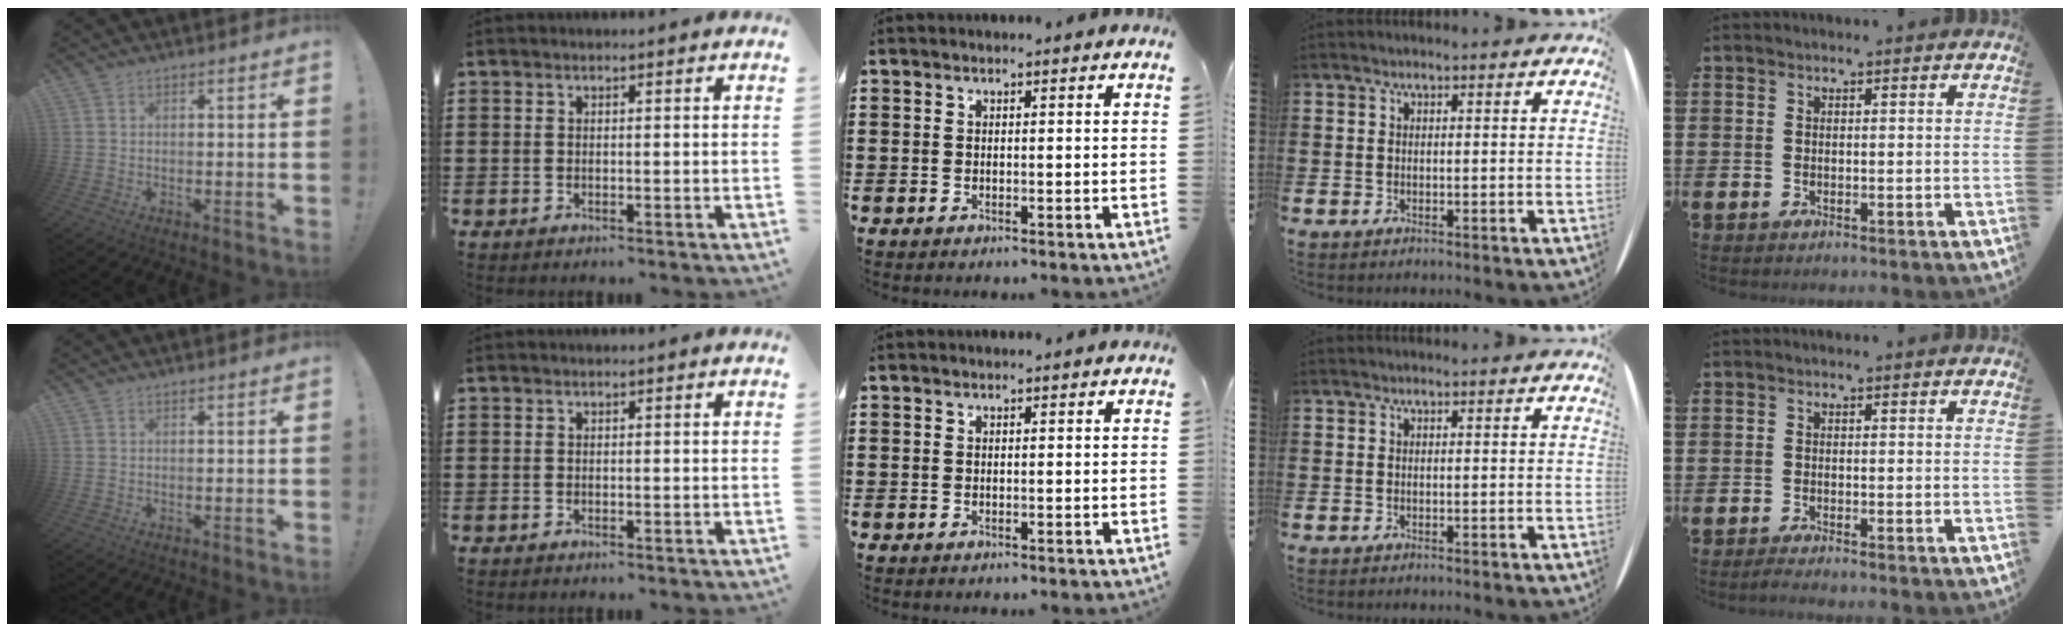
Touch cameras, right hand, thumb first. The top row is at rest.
{"little": {"total": 0.7, "force": [-0.5, 0.0, 0.5], "torque": [-0.009, -0.002, -0.010]}}